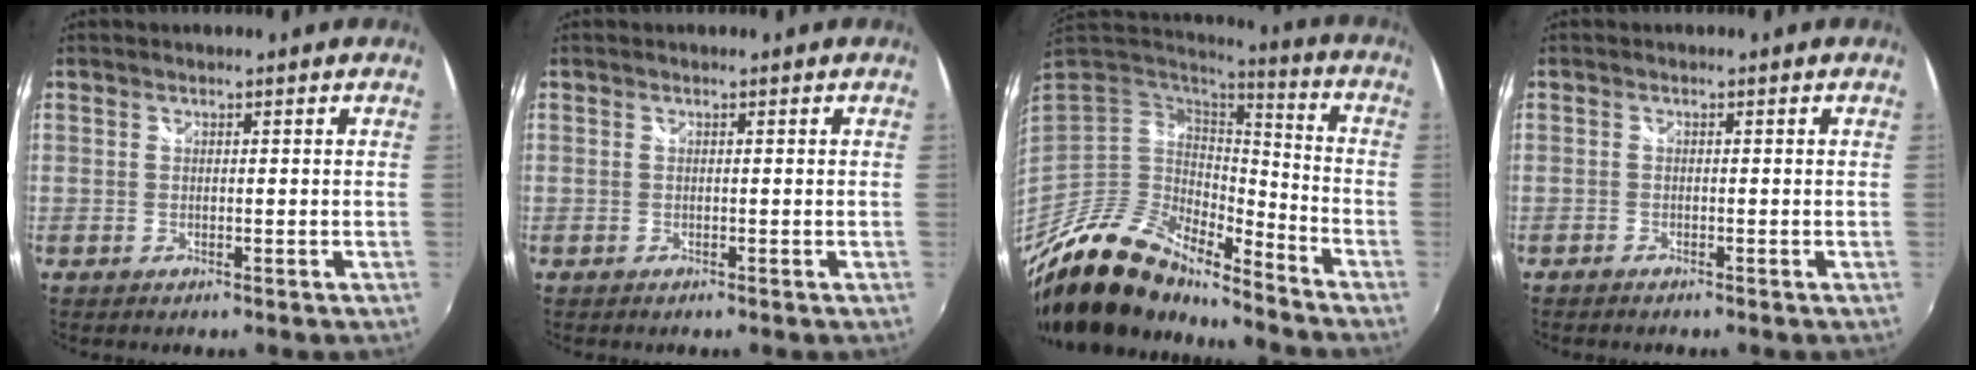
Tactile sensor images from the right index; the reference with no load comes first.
{"total": 0.0}
{"total": 21.1, "force": [-16.7, 6.4, 11.1], "torque": [-0.217, -0.036, -0.308]}
{"total": 1.1, "force": [-1.0, 0.3, 0.3], "torque": [-0.010, -0.006, -0.020]}